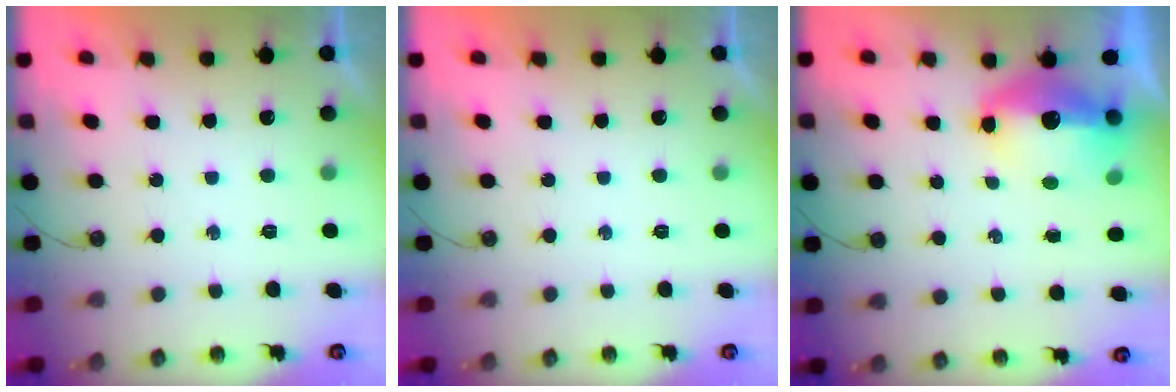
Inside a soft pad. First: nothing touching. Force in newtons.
{"total": 0.0}
{"total": 11.5, "press": 11.4, "slide": 1.3}